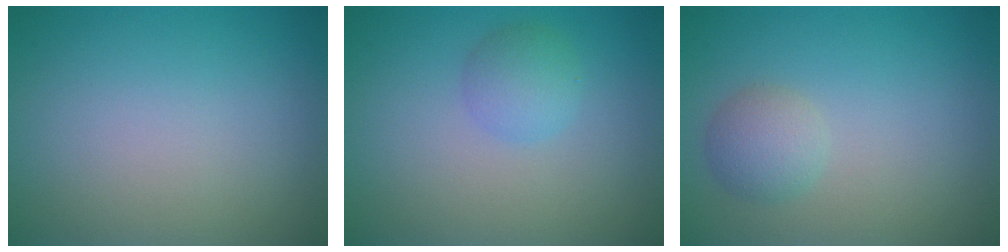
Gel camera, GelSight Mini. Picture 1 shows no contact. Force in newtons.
{"total": 2.1, "press": 2.1, "slide": 0.1}
{"total": 2.2, "press": 2.2, "slide": 0.1}